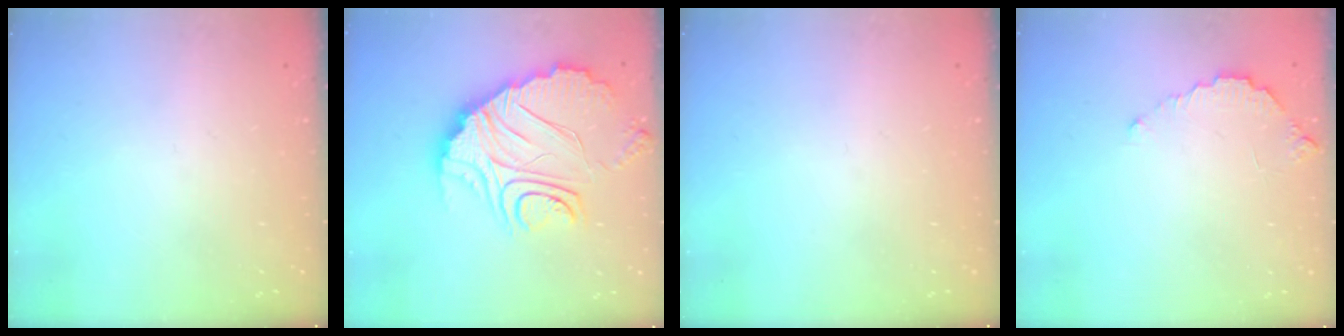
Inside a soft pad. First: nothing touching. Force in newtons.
{"total": 16.3, "press": 16.2, "slide": 1.5}
{"total": 0.0}
{"total": 4.5, "press": 4.5, "slide": 0.3}